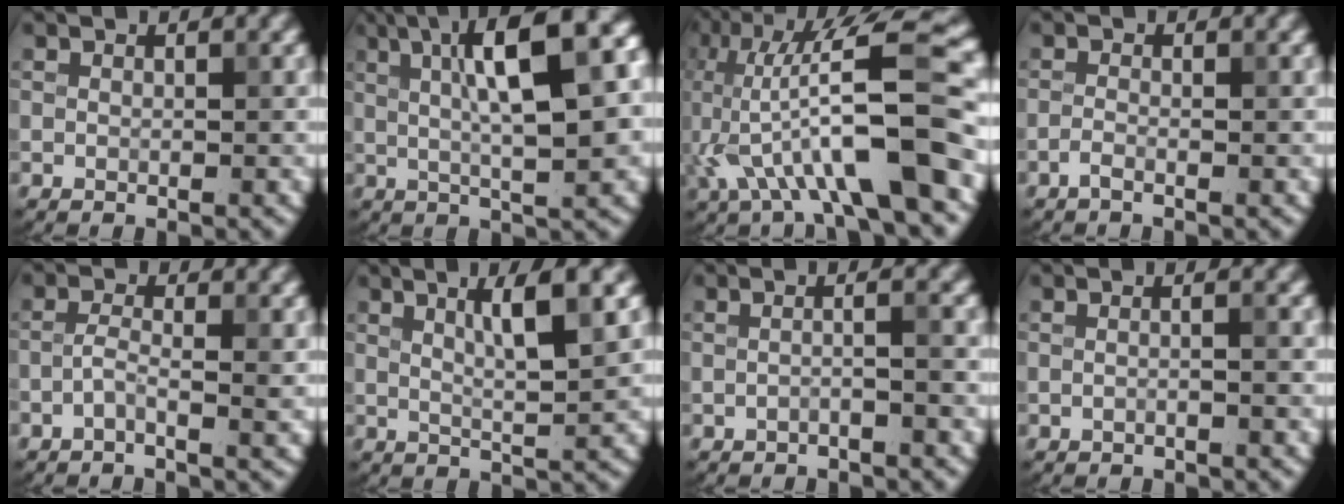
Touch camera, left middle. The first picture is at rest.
{"total": 12.1, "force": [3.2, 3.4, 11.1], "torque": [-0.141, 0.016, 0.044]}
{"total": 12.6, "force": [-3.0, 3.5, 11.8], "torque": [-0.213, 0.023, -0.052]}
{"total": 1.0, "force": [-0.7, 0.2, 0.7], "torque": [-0.017, 0.001, -0.018]}
{"total": 1.8, "force": [-0.7, 0.4, 1.6], "torque": [-0.034, 0.002, -0.018]}
{"total": 4.9, "force": [1.9, 0.8, 4.4], "torque": [-0.065, 0.004, 0.031]}
{"total": 1.9, "force": [-0.7, 0.4, 1.7], "torque": [-0.019, 0.004, -0.024]}
{"total": 1.4, "force": [-0.2, 0.5, 1.2], "torque": [-0.008, -0.013, -0.021]}